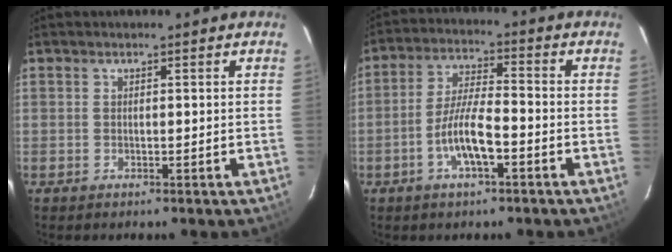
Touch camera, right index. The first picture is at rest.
{"total": 7.9, "force": [-3.4, 1.8, 6.9], "torque": [-0.142, 0.004, -0.061]}